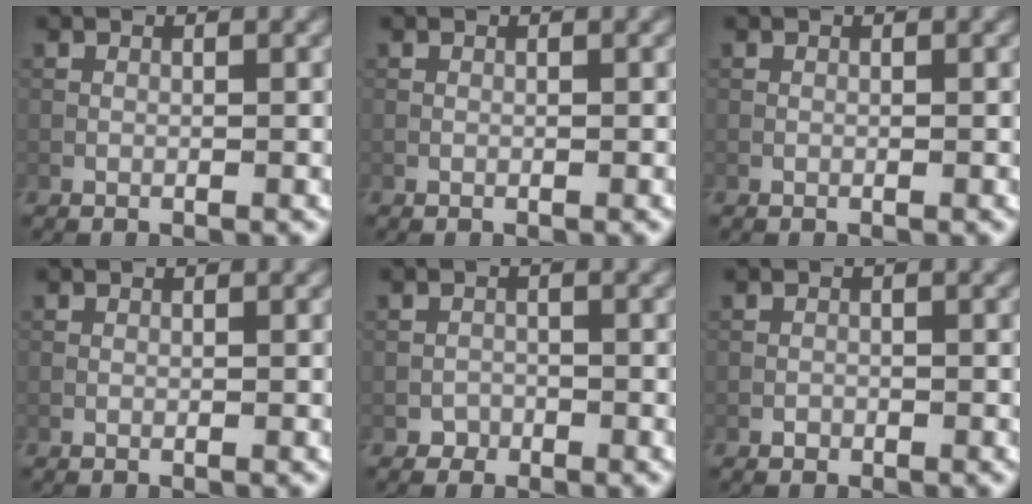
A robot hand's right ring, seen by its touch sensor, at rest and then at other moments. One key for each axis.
{"total": 0.0}
{"total": 0.0}
{"total": 0.0}
{"total": 1.0, "fx": -0.7, "fy": 0.8, "fz": -0.1, "tx": 0.009, "ty": 0.003, "tz": -0.012}
{"total": 0.5, "fx": -0.3, "fy": 0.4, "fz": 0.1, "tx": 0.002, "ty": -0.002, "tz": -0.007}